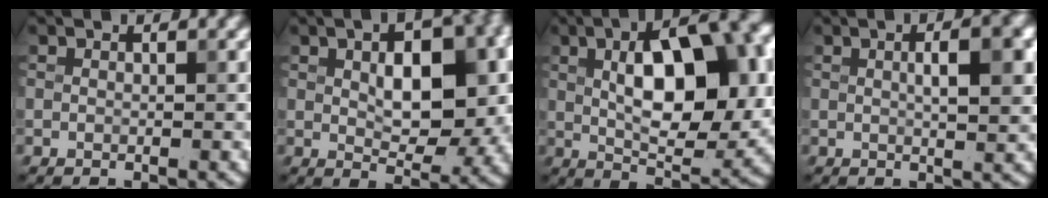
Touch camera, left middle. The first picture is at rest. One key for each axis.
{"total": 8.7, "fx": 1.2, "fy": 4.4, "fz": 7.4, "tx": -0.111, "ty": 0.006, "tz": 0.025}
{"total": 11.0, "fx": 2.1, "fy": 4.9, "fz": 9.7, "tx": -0.138, "ty": 0.013, "tz": 0.036}
{"total": 4.4, "fx": 0.9, "fy": 1.2, "fz": 4.2, "tx": -0.061, "ty": 0.008, "tz": 0.019}